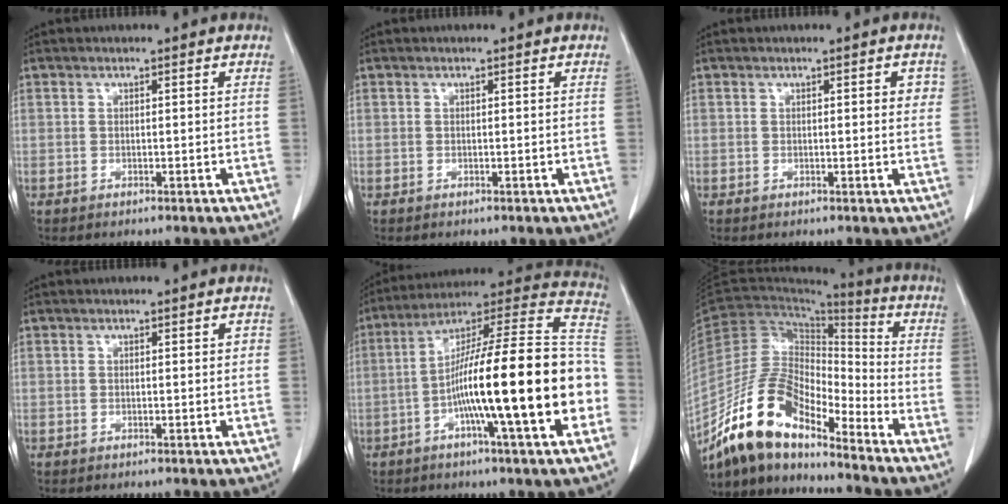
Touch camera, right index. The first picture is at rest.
{"total": 0.0}
{"total": 2.0, "force": [0.6, 0.7, 1.8], "torque": [-0.016, 0.001, 0.005]}
{"total": 0.9, "force": [0.2, 0.4, 0.7], "torque": [-0.009, 0.003, 0.003]}
{"total": 24.5, "force": [-5.5, 1.1, 23.9], "torque": [-0.317, 0.013, -0.095]}
{"total": 15.1, "force": [-12.2, 4.6, 7.7], "torque": [-0.145, 0.025, -0.229]}